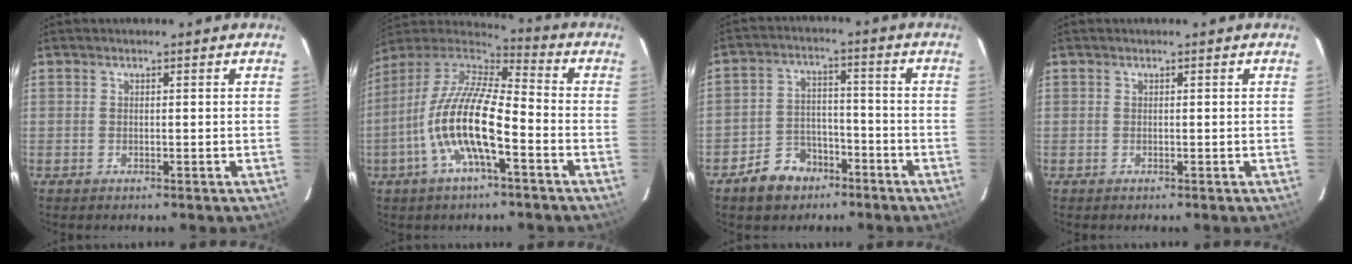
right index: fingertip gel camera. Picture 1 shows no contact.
{"total": 16.4, "force": [-5.6, 4.5, 14.8], "torque": [-0.285, -0.009, -0.113]}
{"total": 8.5, "force": [-5.8, 5.6, 2.8], "torque": [-0.073, 0.022, -0.083]}
{"total": 0.0}